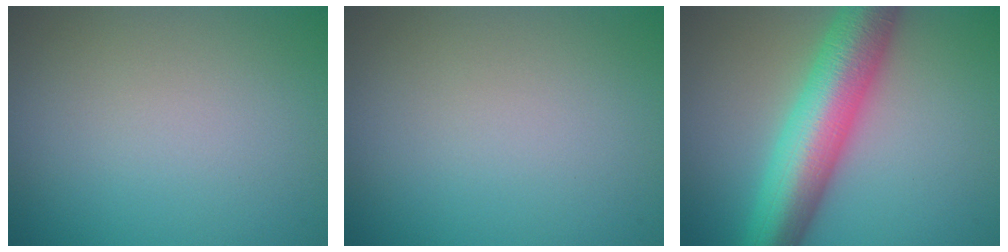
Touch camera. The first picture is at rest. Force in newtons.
{"total": 0.0}
{"total": 10.1, "press": 10.1, "slide": 0.1}